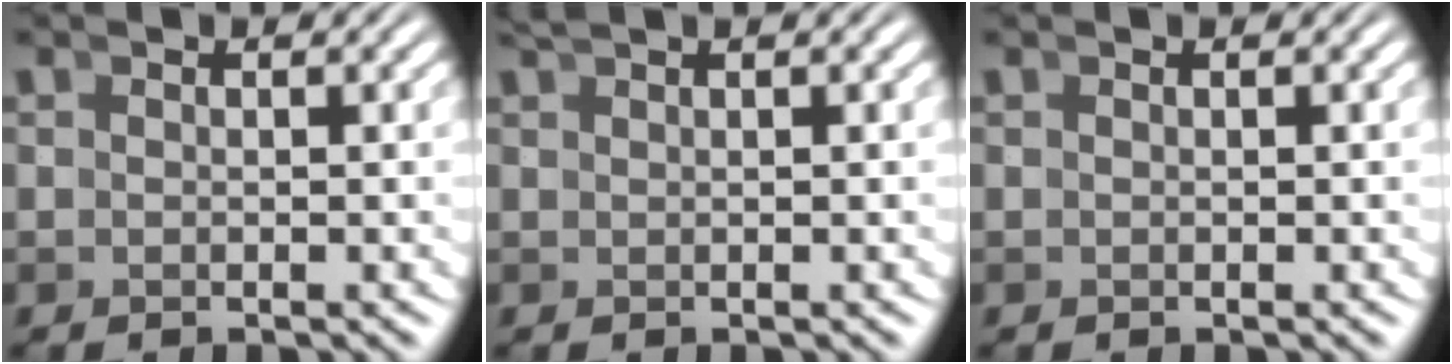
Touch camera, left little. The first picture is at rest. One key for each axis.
{"total": 0.8, "fx": 0.8, "fy": -0.1, "fz": 0.2, "tx": -0.012, "ty": 0.003, "tz": 0.016}
{"total": 0.0}